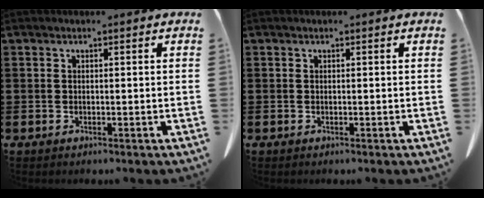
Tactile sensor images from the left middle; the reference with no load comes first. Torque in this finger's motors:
{"motor_torque": [0.00, 0.00, 0.00, -0.01]}